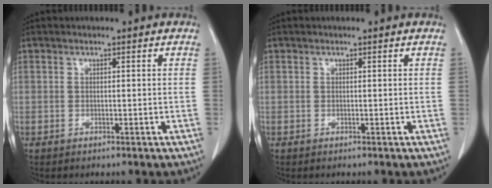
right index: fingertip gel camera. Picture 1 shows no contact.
{"total": 0.0}